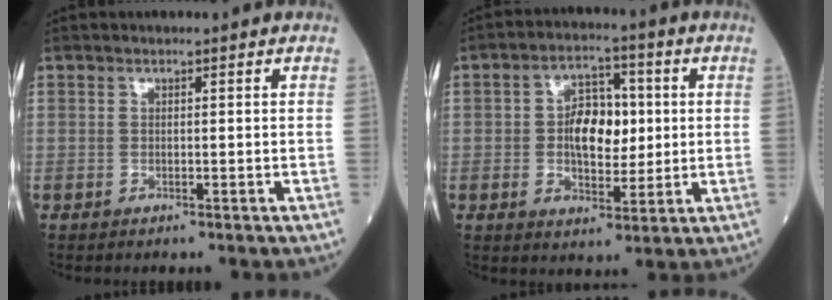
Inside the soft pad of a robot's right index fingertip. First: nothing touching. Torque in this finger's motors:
{"motor_torque": [0.25, -0.11, 0.21, 0.09]}